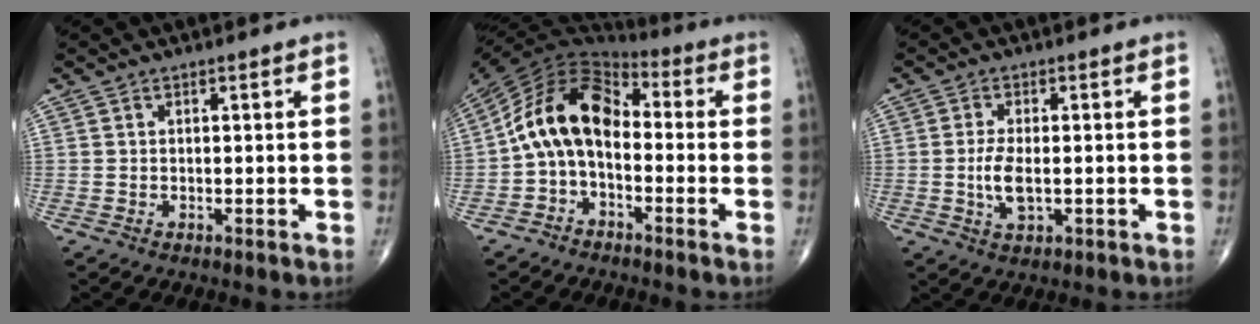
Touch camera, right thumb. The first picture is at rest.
{"total": 13.4, "force": [-1.3, 8.6, 10.3], "torque": [-0.175, 0.059, -0.039]}
{"total": 5.0, "force": [-0.6, 2.2, 4.4], "torque": [-0.089, -0.006, -0.011]}